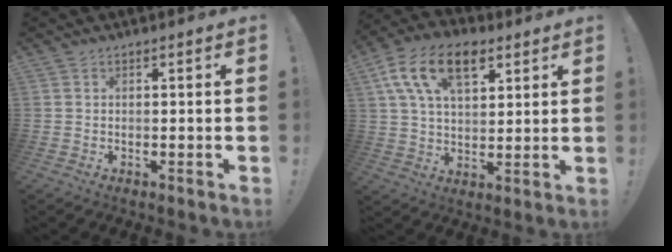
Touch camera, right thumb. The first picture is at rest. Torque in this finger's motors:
{"motor_torque": [1.56, 2.36, 0.51, -0.08, 0.18]}